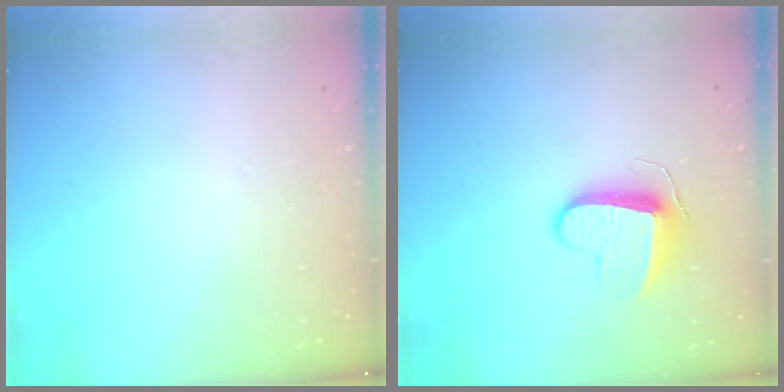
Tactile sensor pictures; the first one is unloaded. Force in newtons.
{"total": 9.5, "press": 9.5, "slide": 0.1}